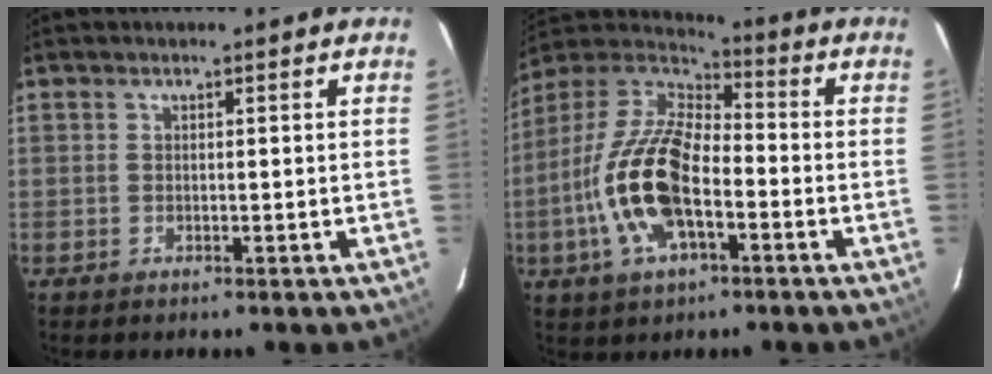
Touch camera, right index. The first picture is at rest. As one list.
[{"total": 17.3, "force": [-5.0, 7.8, 14.5], "torque": [-0.305, -0.002, -0.100]}]